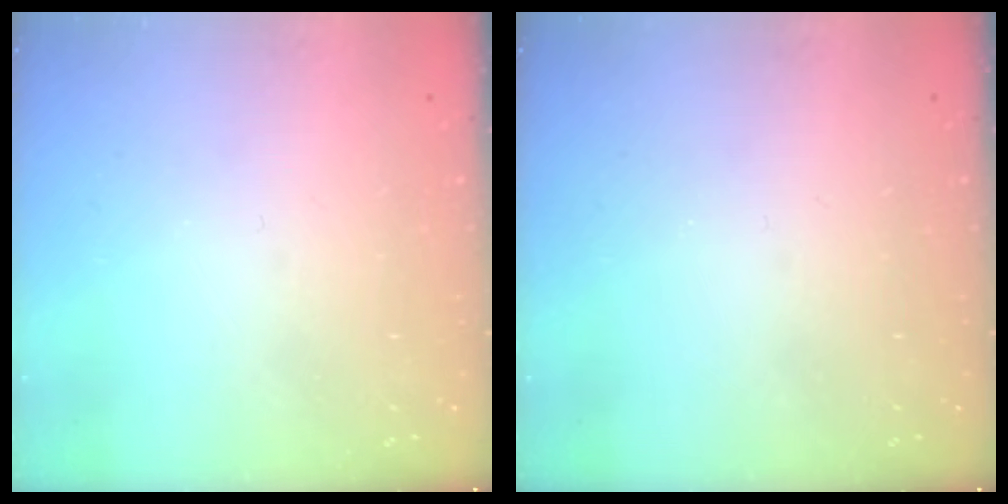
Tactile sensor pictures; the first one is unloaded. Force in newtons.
{"total": 0.0}